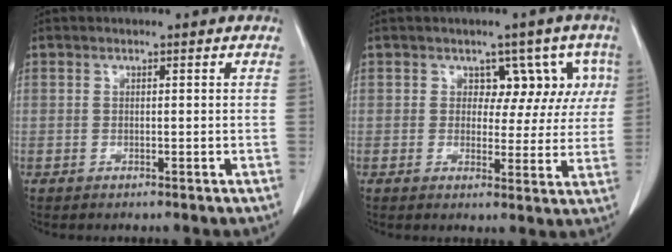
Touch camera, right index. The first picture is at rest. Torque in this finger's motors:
{"motor_torque": [-0.01, 0.05, 0.01, -0.01]}